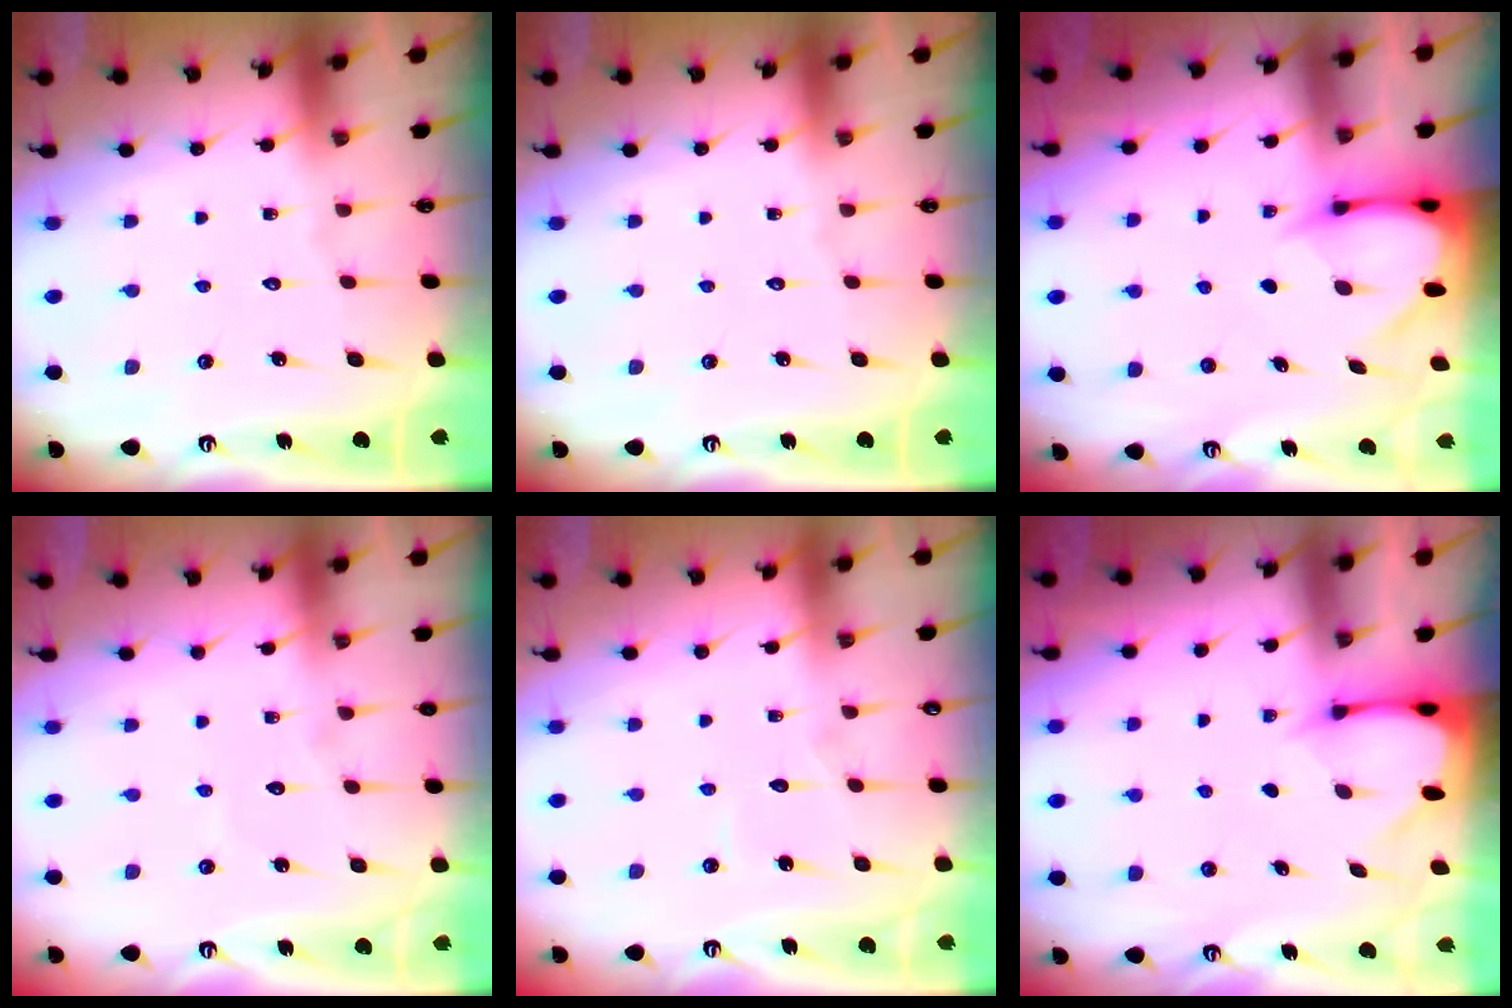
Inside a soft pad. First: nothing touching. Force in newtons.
{"total": 0.0}
{"total": 3.8, "press": 3.7, "slide": 0.4}
{"total": 2.6, "press": 2.6, "slide": 0.3}
{"total": 4.5, "press": 4.5, "slide": 0.4}
{"total": 2.4, "press": 2.4, "slide": 0.3}